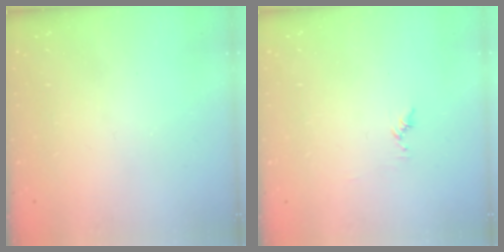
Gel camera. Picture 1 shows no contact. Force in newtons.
{"total": 4.4, "press": 4.4, "slide": 0.4}